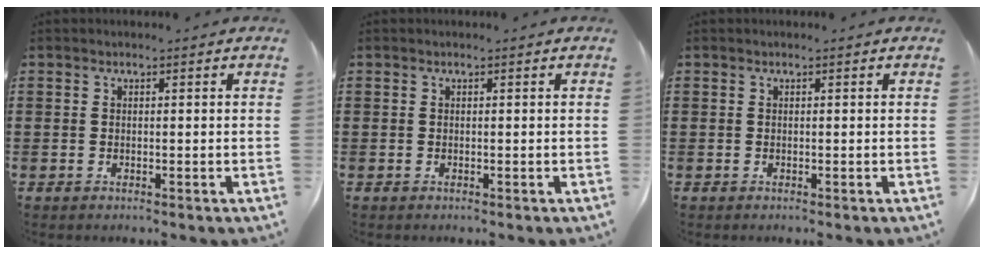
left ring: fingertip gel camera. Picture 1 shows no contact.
{"total": 0.0}
{"total": 0.0}